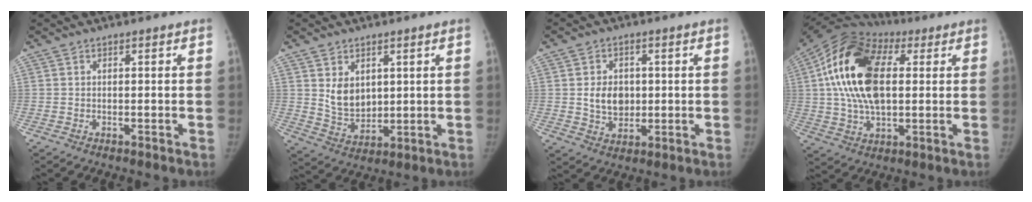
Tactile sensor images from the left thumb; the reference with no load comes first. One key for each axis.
{"total": 7.0, "fx": 2.2, "fy": 5.0, "fz": 4.4, "tx": -0.050, "ty": -0.028, "tz": 0.055}
{"total": 6.8, "fx": 0.5, "fy": 5.3, "fz": 4.2, "tx": -0.042, "ty": -0.007, "tz": 0.015}
{"total": 20.5, "fx": 3.7, "fy": 11.8, "fz": 16.4, "tx": -0.305, "ty": 0.016, "tz": 0.053}